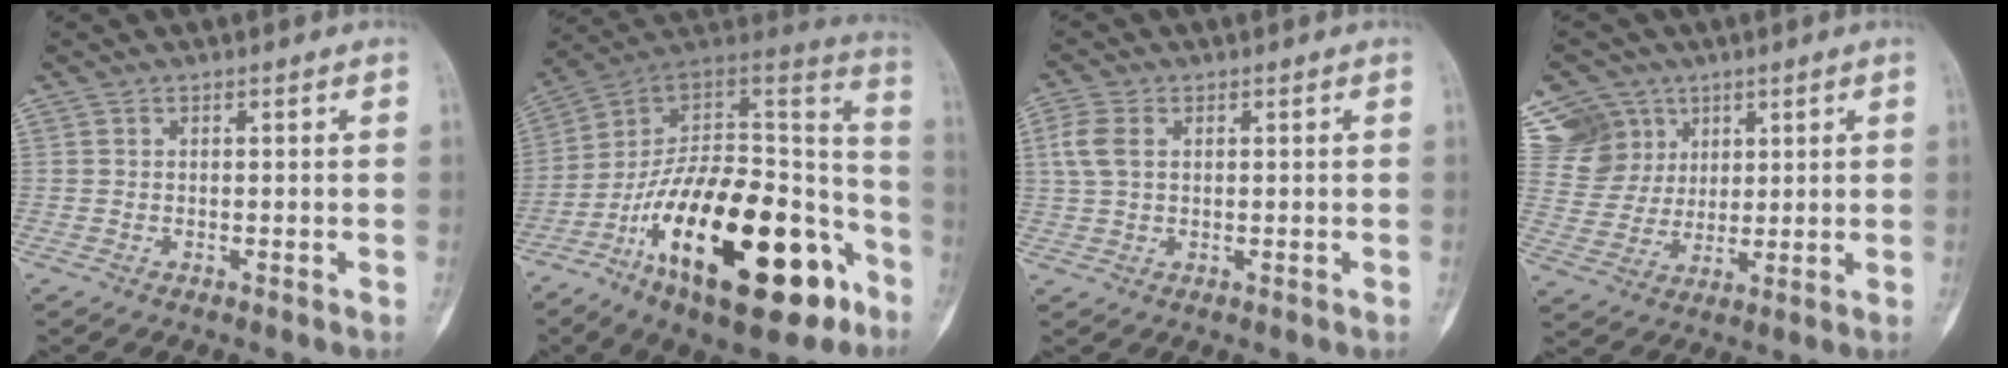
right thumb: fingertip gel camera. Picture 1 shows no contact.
{"total": 32.6, "force": [-14.8, 14.5, 25.1], "torque": [-0.342, 0.081, -0.231]}
{"total": 4.7, "force": [1.1, 3.0, 3.4], "torque": [-0.086, 0.009, 0.023]}
{"total": 12.6, "force": [6.5, 10.5, 2.5], "torque": [-0.021, -0.011, 0.136]}